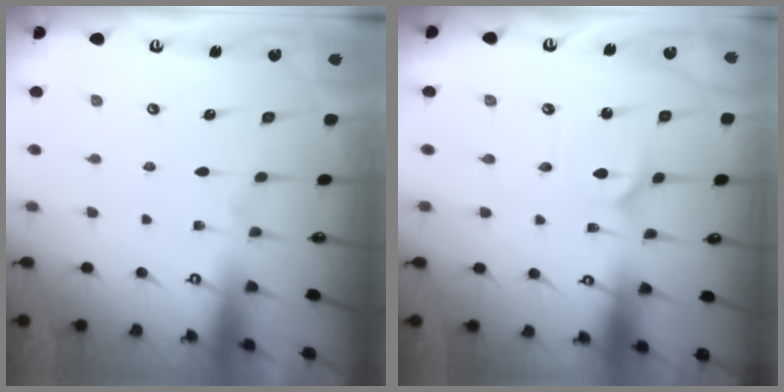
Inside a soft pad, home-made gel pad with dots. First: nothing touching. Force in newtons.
{"total": 2.3, "press": 2.3, "slide": 0.3}